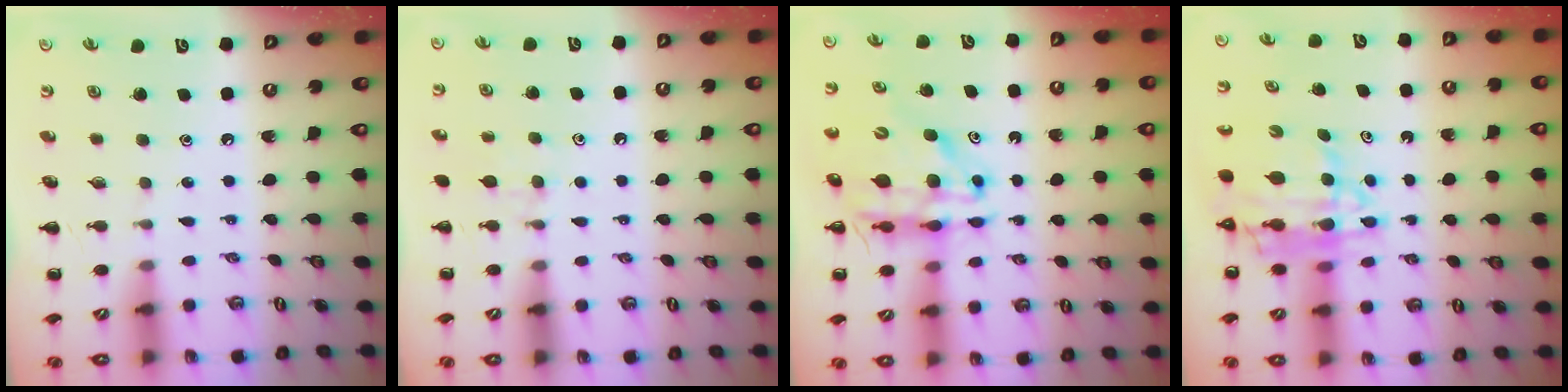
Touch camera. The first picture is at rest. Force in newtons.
{"total": 6.7, "press": 6.3, "slide": 2.2}
{"total": 13.6, "press": 13.1, "slide": 3.6}
{"total": 9.8, "press": 9.3, "slide": 3.0}